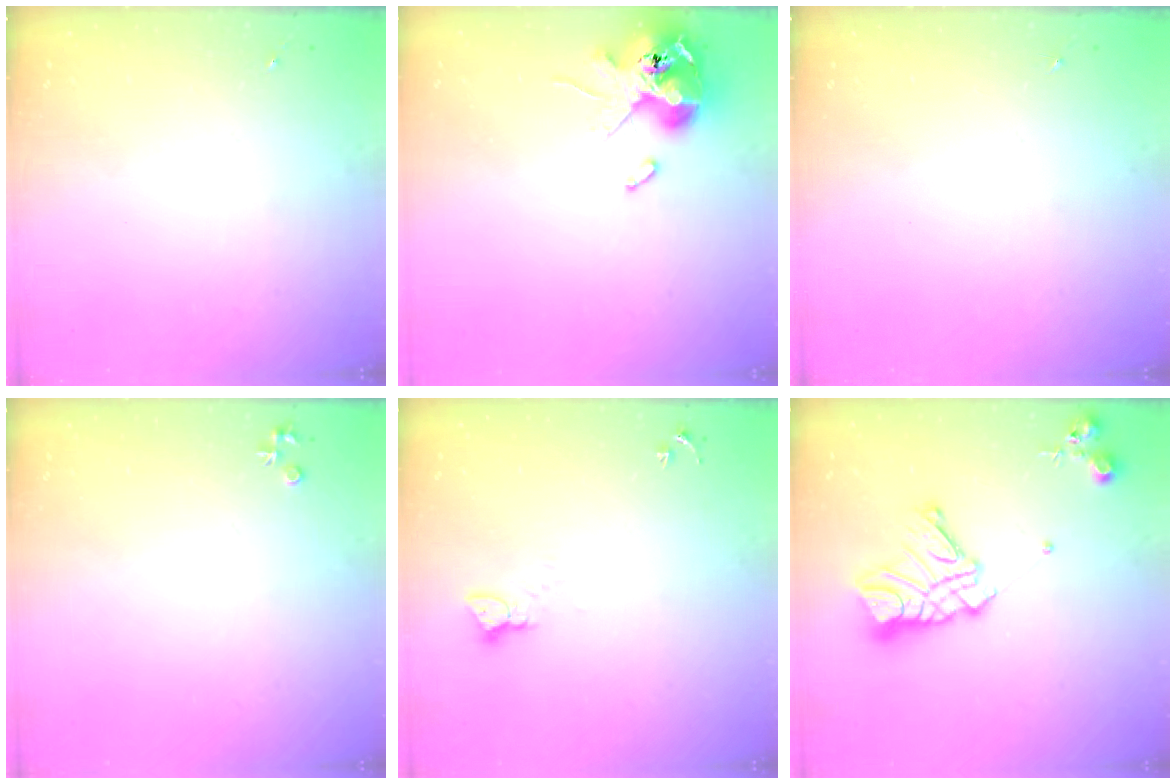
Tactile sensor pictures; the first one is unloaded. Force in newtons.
{"total": 12.7, "press": 12.5, "slide": 2.1}
{"total": 0.0}
{"total": 4.0, "press": 4.0, "slide": 0.6}
{"total": 2.3, "press": 2.3, "slide": 0.3}
{"total": 16.1, "press": 16.0, "slide": 1.6}